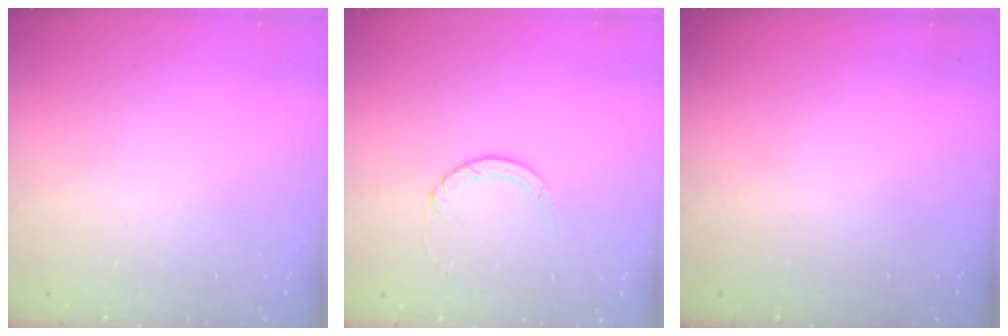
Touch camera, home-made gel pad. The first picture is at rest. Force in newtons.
{"total": 2.4, "press": 2.4, "slide": 0.2}
{"total": 0.0}